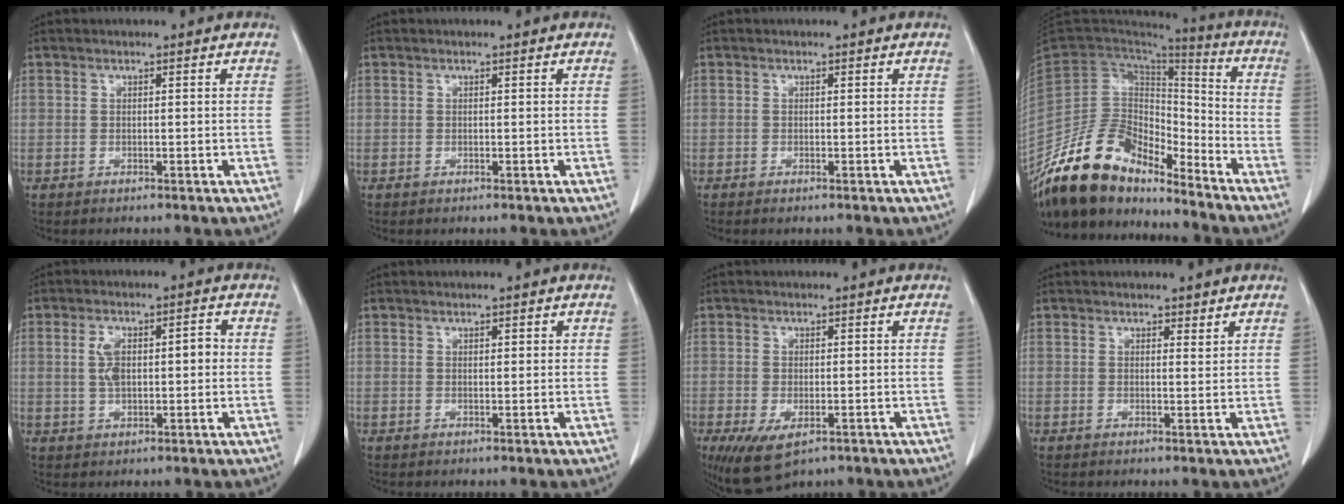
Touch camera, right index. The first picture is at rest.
{"total": 0.0}
{"total": 0.0}
{"total": 18.2, "force": [-14.9, 7.8, 6.8], "torque": [-0.122, 0.040, -0.273]}
{"total": 6.1, "force": [0.5, 2.8, 5.4], "torque": [-0.100, 0.020, 0.009]}
{"total": 1.1, "force": [0.6, 0.5, 0.7], "torque": [-0.008, 0.001, 0.007]}
{"total": 6.5, "force": [-3.4, 3.0, 4.7], "torque": [-0.079, -0.016, -0.050]}
{"total": 1.3, "force": [1.1, 0.5, 0.3], "torque": [-0.001, -0.006, 0.014]}